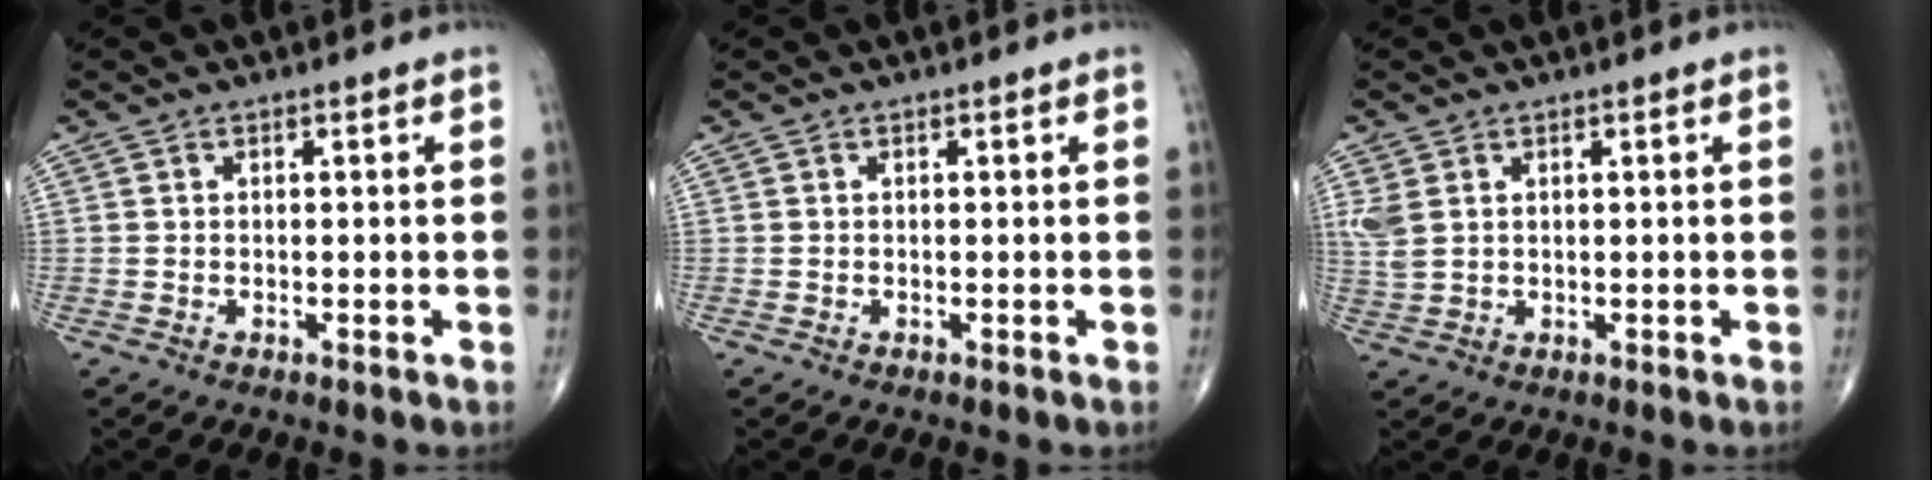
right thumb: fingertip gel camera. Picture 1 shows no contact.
{"total": 0.0}
{"total": 3.5, "force": [1.3, 2.2, 2.4], "torque": [-0.067, 0.003, 0.036]}